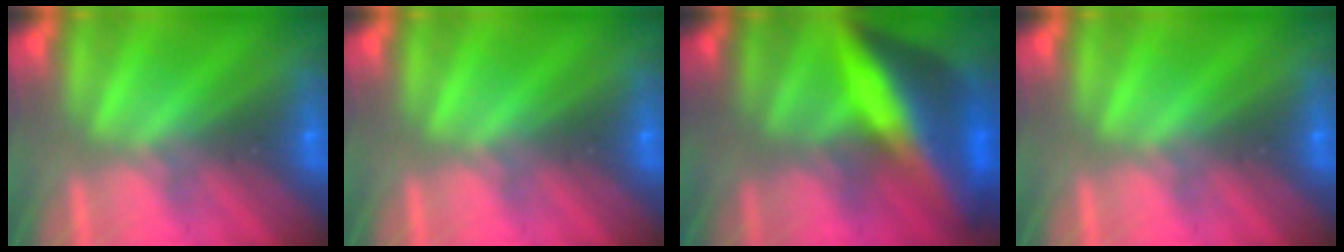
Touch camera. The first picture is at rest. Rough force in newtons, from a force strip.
{"total": 0.0}
{"total": 9.0}
{"total": 0.0}